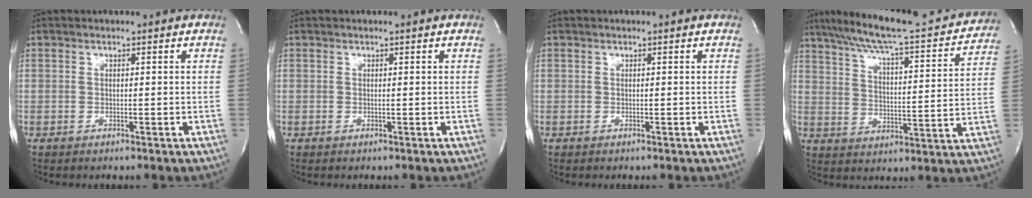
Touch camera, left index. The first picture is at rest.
{"total": 0.0}
{"total": 0.0}
{"total": 23.1, "force": [20.3, 3.0, 10.7], "torque": [-0.171, -0.005, 0.275]}